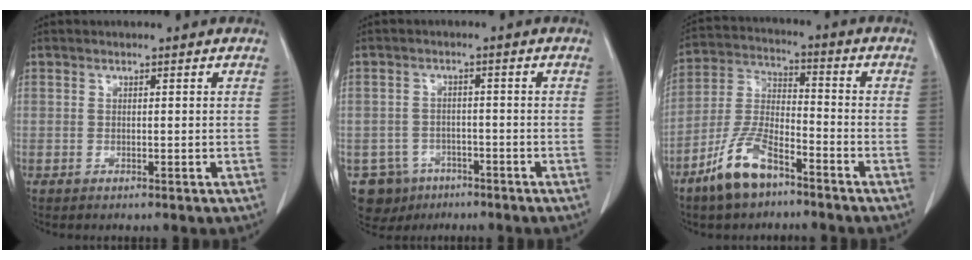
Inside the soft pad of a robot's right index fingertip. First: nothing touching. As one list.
[{"total": 6.2, "force": [-3.7, 5.0, 0.4], "torque": [-0.007, 0.007, -0.051]}, {"total": 10.2, "force": [-6.9, 3.5, 6.7], "torque": [-0.153, -0.005, -0.136]}]